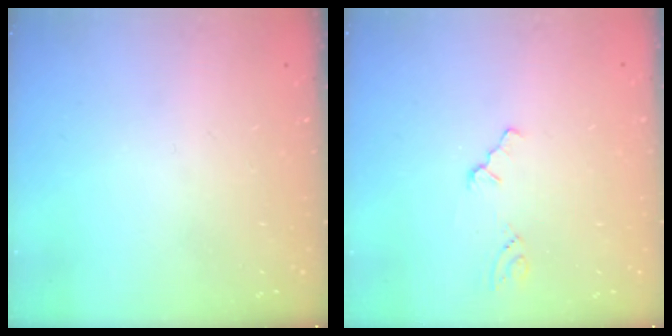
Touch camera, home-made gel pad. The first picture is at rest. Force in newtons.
{"total": 0.0}